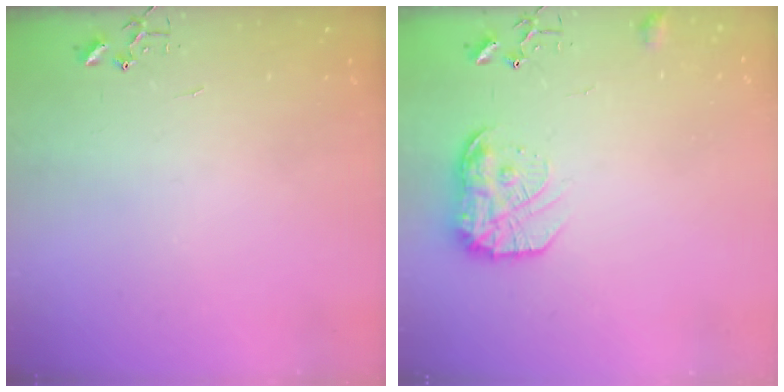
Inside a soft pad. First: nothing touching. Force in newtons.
{"total": 14.3, "press": 14.3, "slide": 0.9}